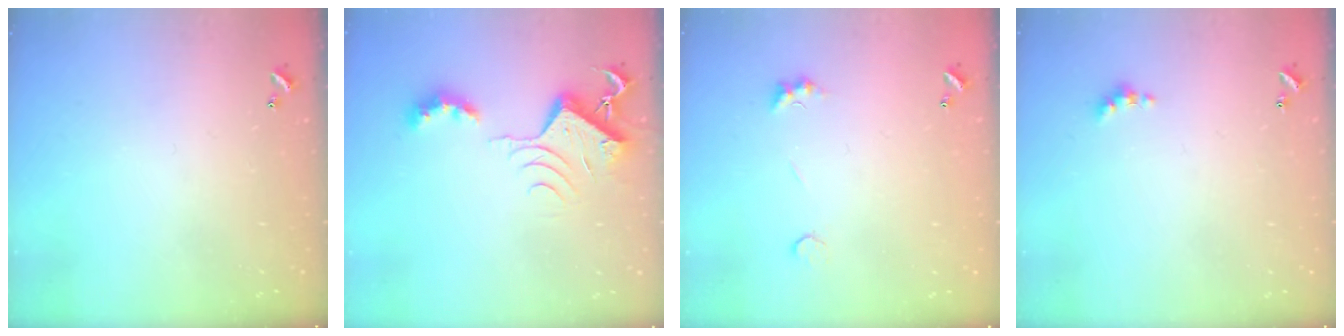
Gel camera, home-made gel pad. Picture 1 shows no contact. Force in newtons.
{"total": 7.1, "press": 7.1, "slide": 0.8}
{"total": 1.8, "press": 1.7, "slide": 0.4}
{"total": 1.9, "press": 1.8, "slide": 0.6}